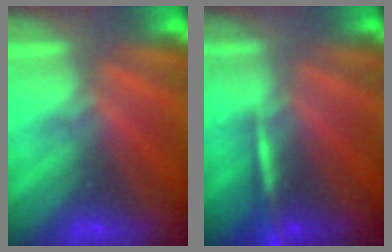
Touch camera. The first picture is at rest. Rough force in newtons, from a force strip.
{"total": 2.3}